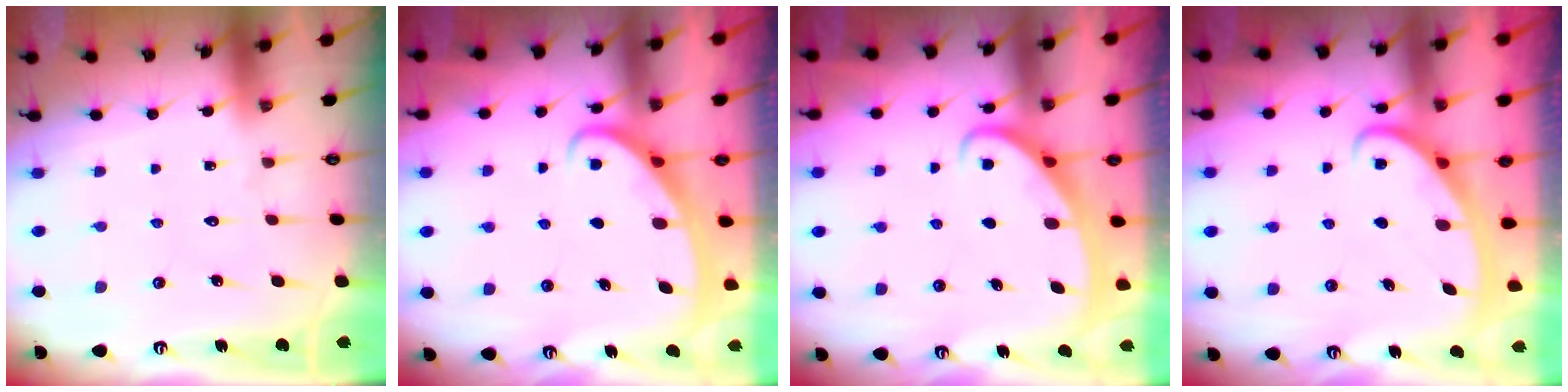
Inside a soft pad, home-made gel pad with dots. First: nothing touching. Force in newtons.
{"total": 2.6, "press": 2.6, "slide": 0.3}
{"total": 2.4, "press": 2.4, "slide": 0.4}
{"total": 2.6, "press": 2.6, "slide": 0.4}